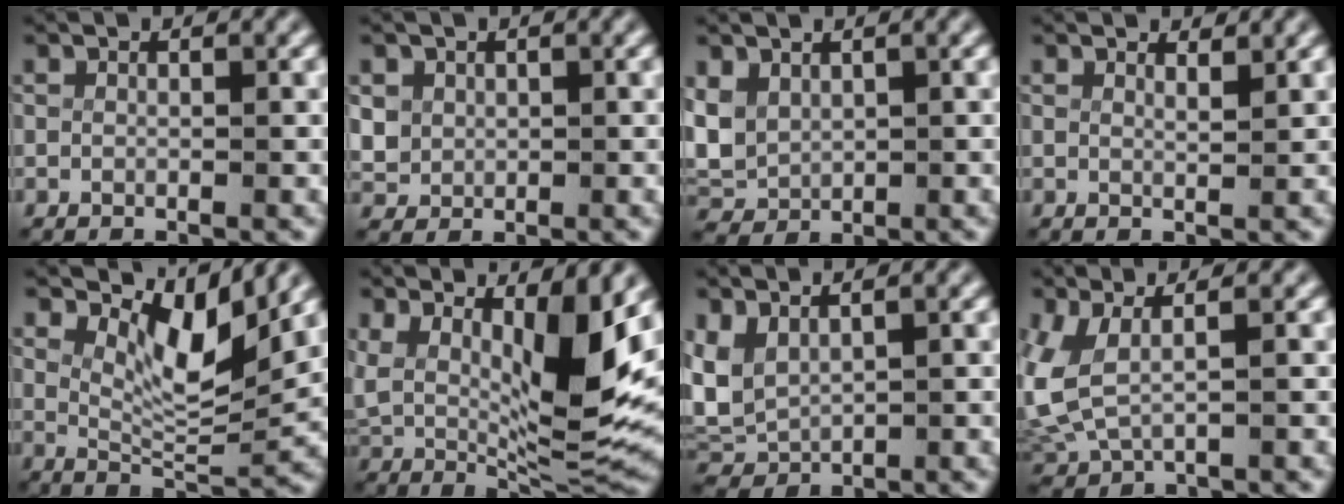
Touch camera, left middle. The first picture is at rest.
{"total": 3.2, "force": [0.4, 2.9, 1.2], "torque": [-0.047, -0.015, 0.019]}
{"total": 5.0, "force": [0.5, 4.5, 2.2], "torque": [-0.086, -0.020, 0.022]}
{"total": 1.6, "force": [1.5, -0.2, 0.3], "torque": [-0.004, -0.012, 0.029]}
{"total": 6.0, "force": [3.2, 1.7, 4.8], "torque": [-0.081, -0.015, 0.059]}
{"total": 11.0, "force": [3.2, 5.7, 8.9], "torque": [-0.165, -0.026, 0.059]}
{"total": 6.6, "force": [0.1, 5.8, 3.0], "torque": [-0.116, -0.028, 0.014]}
{"total": 6.7, "force": [1.0, 5.2, 4.1], "torque": [-0.124, -0.007, 0.022]}